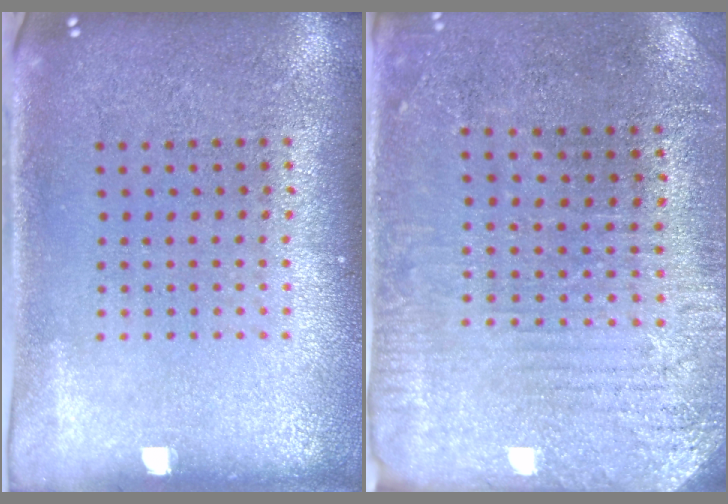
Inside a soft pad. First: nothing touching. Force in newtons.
{"total": 3.0, "press": 2.8, "slide": 1.1}